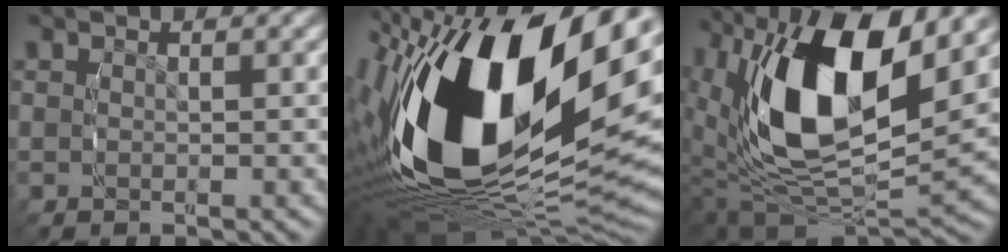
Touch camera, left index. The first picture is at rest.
{"total": 22.8, "force": [0.2, 12.0, 19.4], "torque": [-0.350, -0.011, 0.010]}
{"total": 15.2, "force": [1.7, 9.0, 12.2], "torque": [-0.260, -0.035, 0.041]}